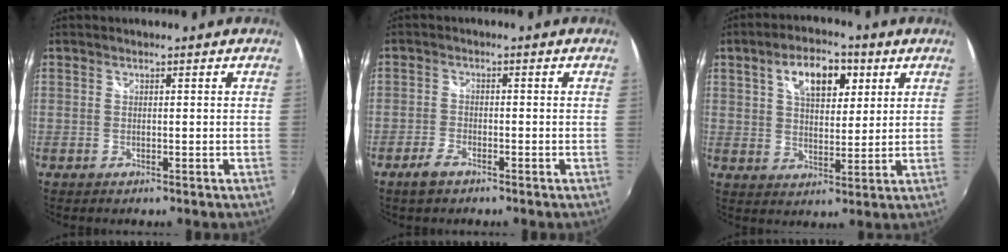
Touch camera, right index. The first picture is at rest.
{"total": 3.5, "force": [-2.6, 1.5, 1.9], "torque": [-0.053, -0.003, -0.052]}
{"total": 10.4, "force": [4.5, 5.5, 7.6], "torque": [-0.123, 0.025, 0.073]}